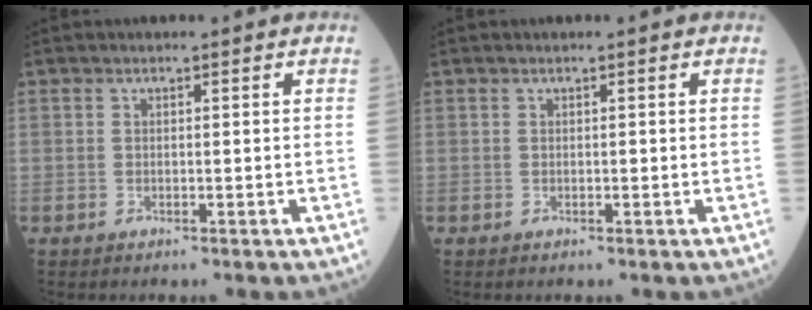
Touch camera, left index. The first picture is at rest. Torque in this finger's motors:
{"motor_torque": [0.05, 0.00, 0.00, 0.00]}